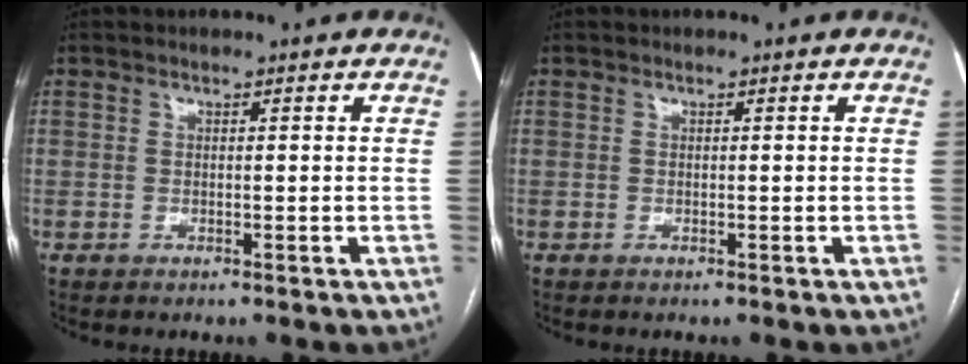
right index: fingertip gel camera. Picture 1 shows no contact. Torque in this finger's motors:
{"motor_torque": [0.00, 0.00, 0.02, 0.00]}